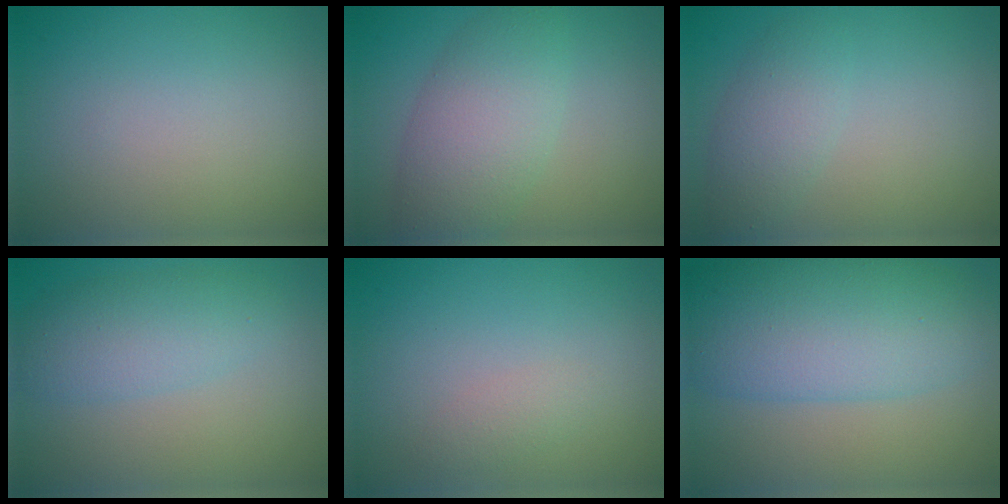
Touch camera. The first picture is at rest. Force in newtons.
{"total": 5.5, "press": 5.5, "slide": 0.3}
{"total": 2.6, "press": 2.6, "slide": 0.2}
{"total": 3.7, "press": 3.7, "slide": 0.1}
{"total": 1.0, "press": 1.0, "slide": 0.0}
{"total": 8.7, "press": 8.7, "slide": 0.2}